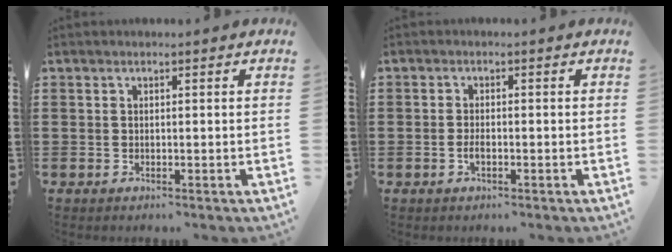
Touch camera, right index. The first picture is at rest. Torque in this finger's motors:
{"motor_torque": [2.14, 0.00, 0.12, 0.02]}